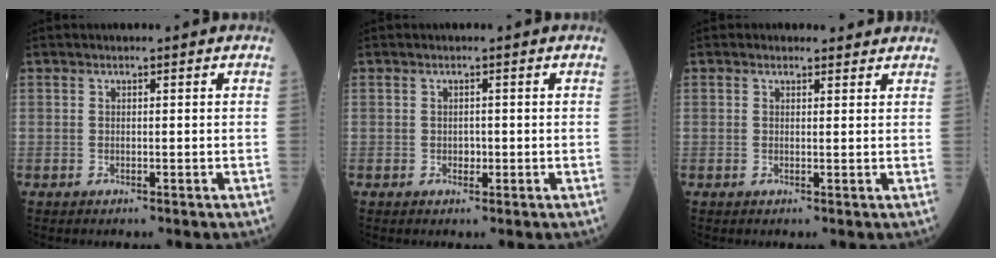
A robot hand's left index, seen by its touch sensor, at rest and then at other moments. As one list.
[{"total": 1.4, "force": [-1.2, 0.7, 0.3], "torque": [-0.005, -0.005, -0.018]}, {"total": 1.1, "force": [0.7, 0.8, -0.1], "torque": [-0.001, 0.000, 0.002]}]